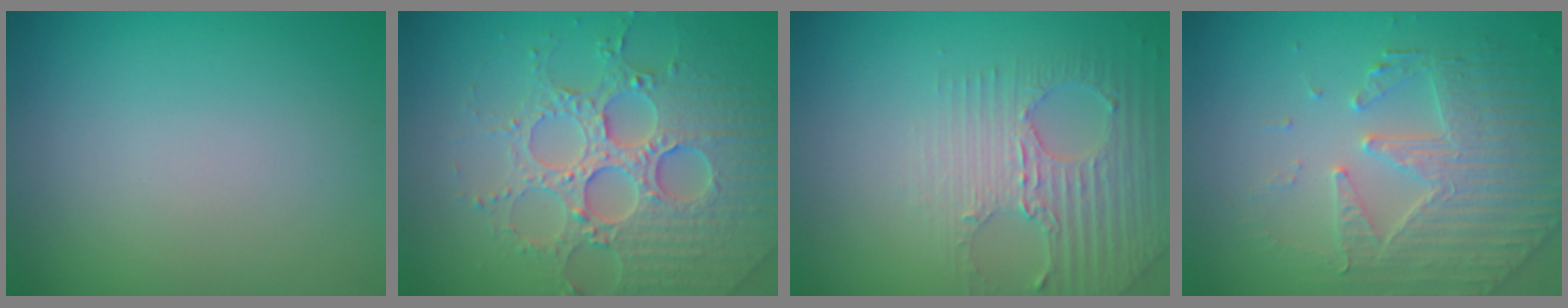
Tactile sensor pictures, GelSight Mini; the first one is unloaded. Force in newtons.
{"total": 5.5, "press": 5.4, "slide": 1.3}
{"total": 2.8, "press": 2.7, "slide": 0.9}
{"total": 4.3, "press": 4.1, "slide": 1.3}